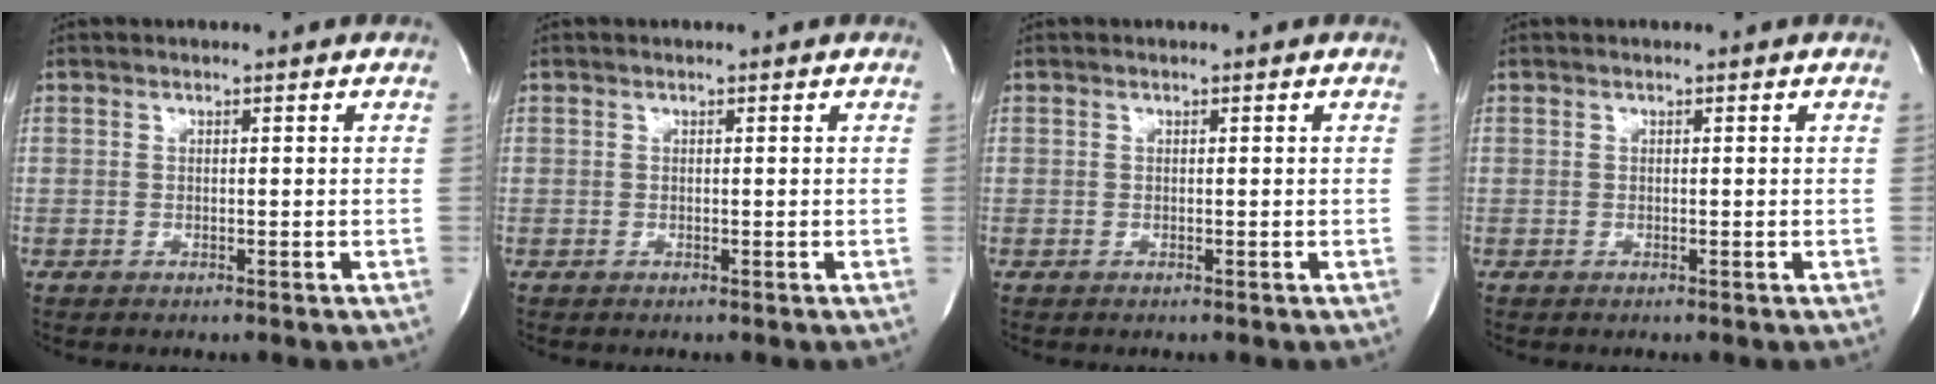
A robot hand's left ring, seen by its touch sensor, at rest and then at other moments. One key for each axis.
{"total": 0.0}
{"total": 0.0}
{"total": 0.0}